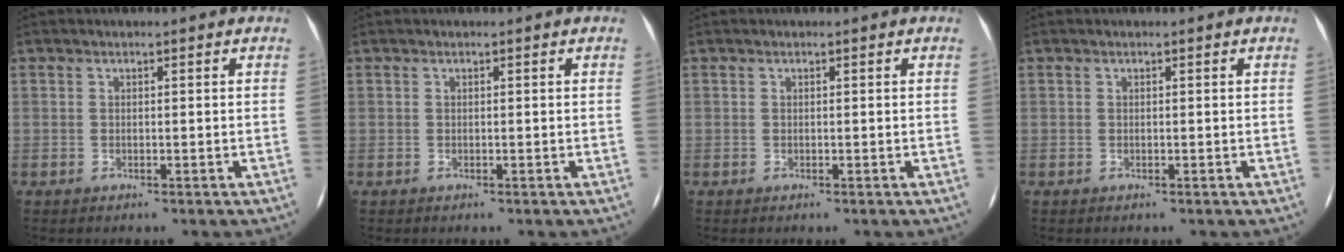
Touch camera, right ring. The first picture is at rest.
{"total": 0.0}
{"total": 0.0}
{"total": 0.0}